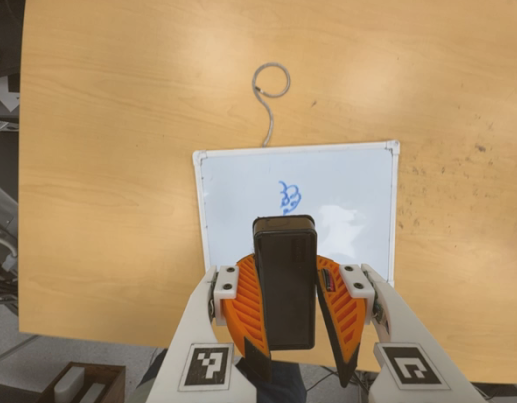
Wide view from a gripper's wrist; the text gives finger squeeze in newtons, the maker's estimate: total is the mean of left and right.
{"total": 11.2, "left": 9.9, "right": 12.4}